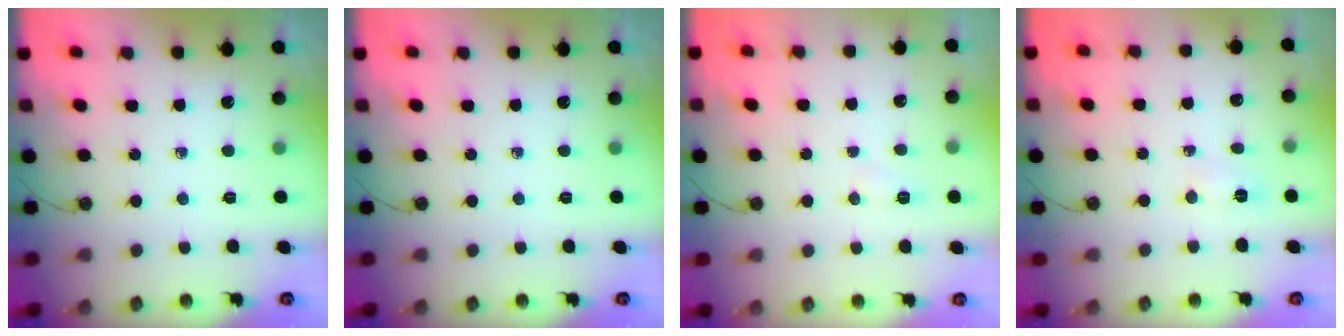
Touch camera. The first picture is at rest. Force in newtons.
{"total": 0.0}
{"total": 4.4, "press": 4.4, "slide": 0.5}
{"total": 3.0, "press": 2.8, "slide": 1.1}